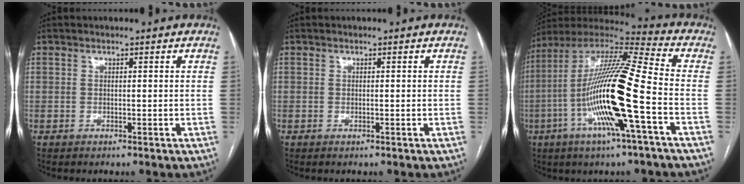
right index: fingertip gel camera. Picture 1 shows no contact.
{"total": 0.0}
{"total": 20.3, "force": [-5.2, 0.7, 19.6], "torque": [-0.388, -0.008, -0.105]}